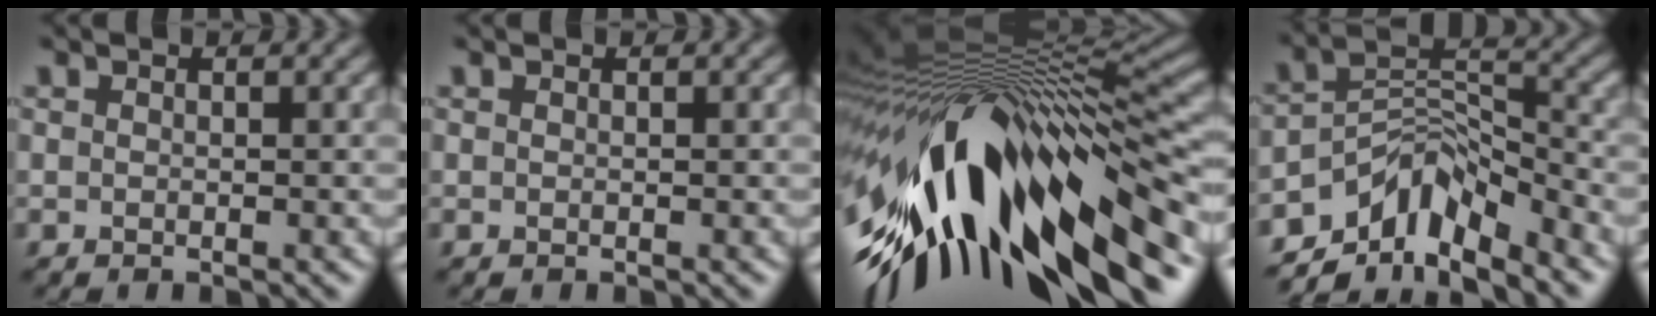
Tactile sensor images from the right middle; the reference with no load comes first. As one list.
[{"total": 0.0}, {"total": 16.4, "force": [-5.2, 5.8, 14.5], "torque": [-0.245, 0.014, -0.089]}, {"total": 7.5, "force": [-5.6, 3.0, 4.0], "torque": [-0.050, 0.001, -0.109]}]